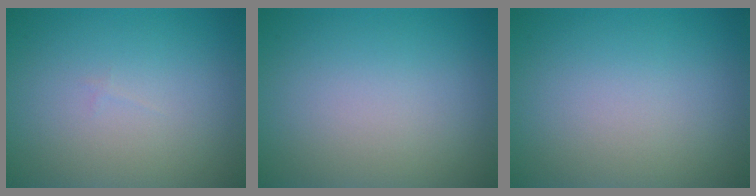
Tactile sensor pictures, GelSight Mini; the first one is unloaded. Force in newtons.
{"total": 0.0}
{"total": 0.0}